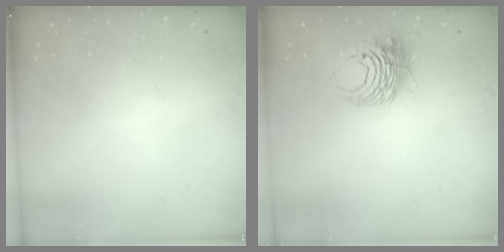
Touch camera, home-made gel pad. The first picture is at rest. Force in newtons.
{"total": 9.4, "press": 9.3, "slide": 1.5}